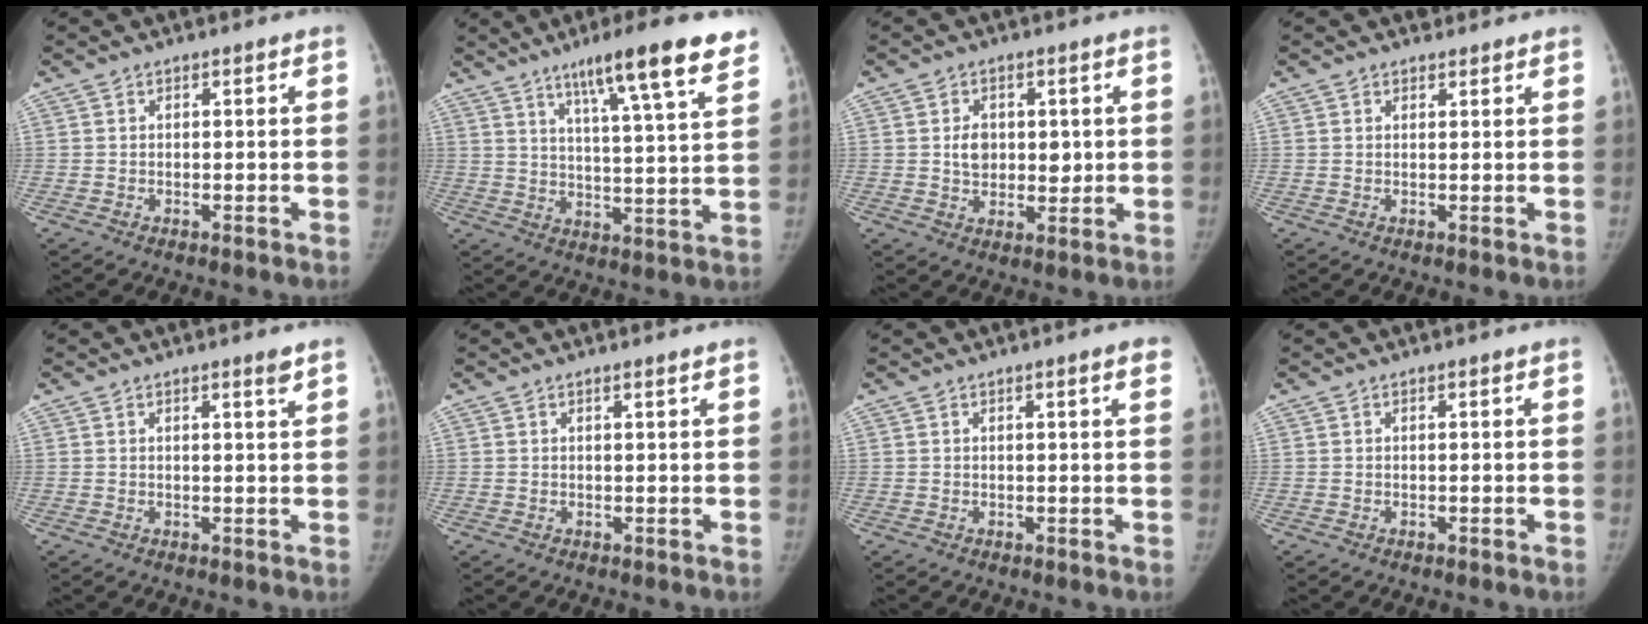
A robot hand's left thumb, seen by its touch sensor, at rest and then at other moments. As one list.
[{"total": 16.4, "force": [10.6, 1.9, 12.4], "torque": [-0.167, -0.045, 0.152]}, {"total": 6.5, "force": [1.0, 5.0, 4.1], "torque": [-0.033, -0.006, 0.020]}, {"total": 1.2, "force": [0.9, 0.8, -0.1], "torque": [0.013, -0.005, 0.006]}, {"total": 1.5, "force": [1.1, 0.0, 1.1], "torque": [-0.013, -0.009, 0.017]}, {"total": 0.8, "force": [0.6, -0.1, 0.5], "torque": [-0.011, -0.004, 0.012]}, {"total": 2.1, "force": [1.1, 0.2, 1.8], "torque": [-0.024, -0.002, 0.012]}, {"total": 0.0}]